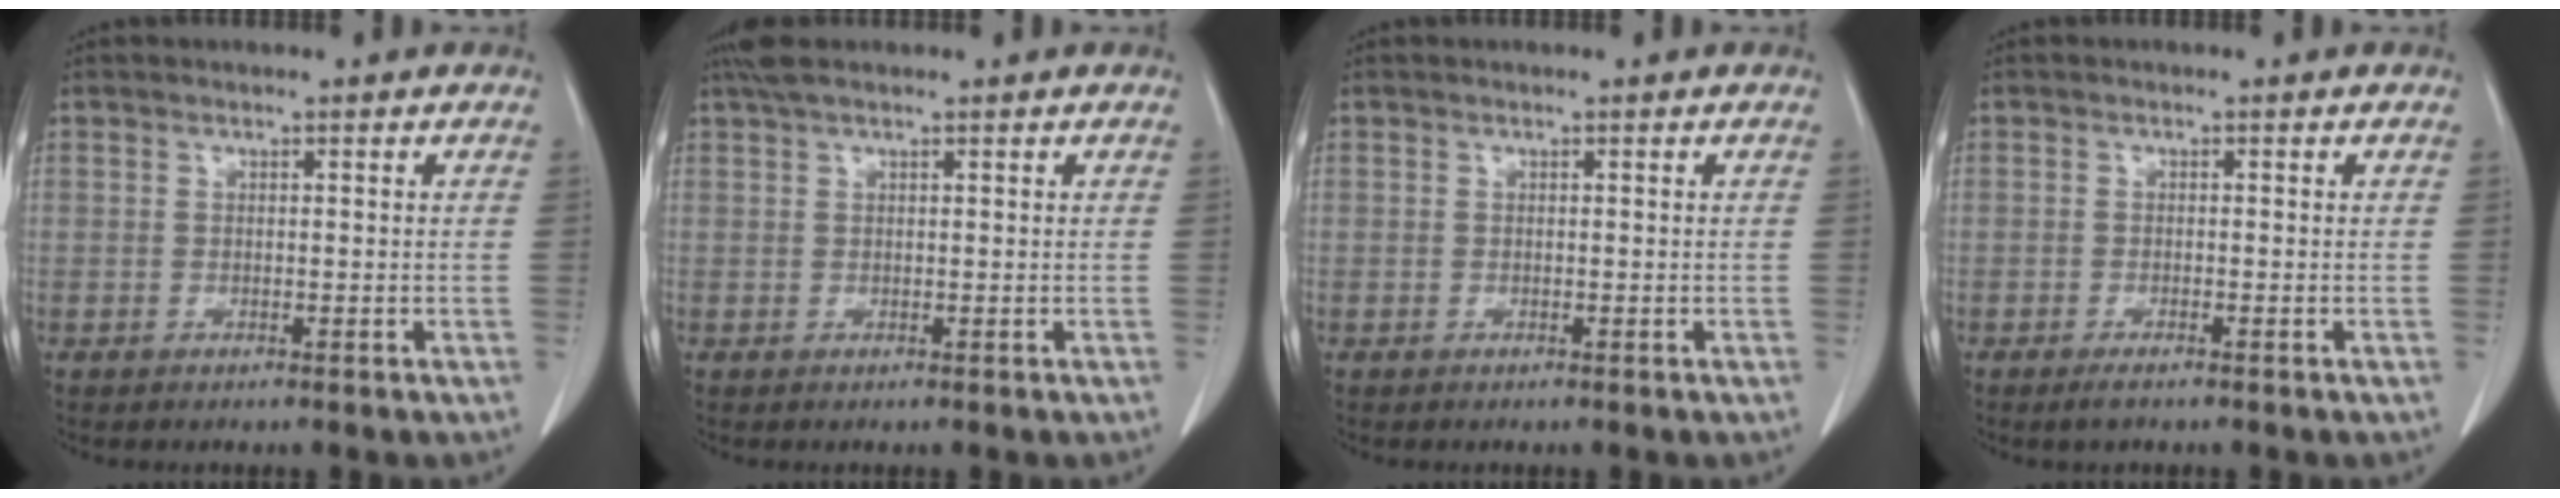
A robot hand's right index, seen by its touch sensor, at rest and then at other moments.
{"total": 3.2, "force": [2.4, 0.5, 2.0], "torque": [-0.040, 0.028, 0.048]}
{"total": 0.0}
{"total": 1.6, "force": [-1.1, 0.1, 1.1], "torque": [-0.020, -0.004, -0.019]}